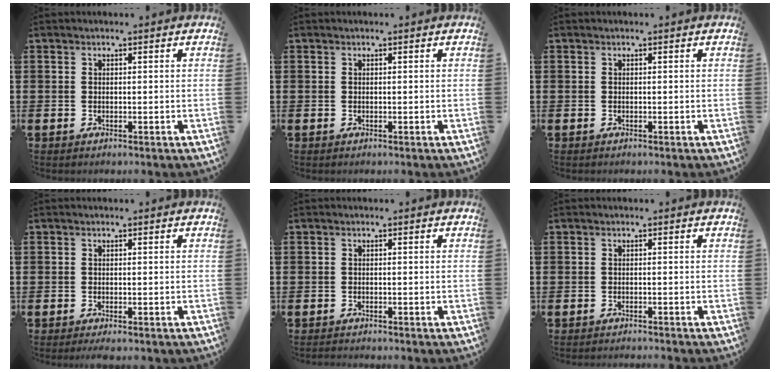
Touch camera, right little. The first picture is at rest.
{"total": 0.0}
{"total": 0.0}
{"total": 0.7, "force": [-0.5, 0.1, 0.5], "torque": [-0.009, -0.003, -0.009]}
{"total": 0.6, "force": [-0.6, 0.0, 0.0], "torque": [-0.001, -0.002, -0.011]}
{"total": 0.6, "force": [-0.6, -0.1, 0.0], "torque": [0.000, -0.002, -0.013]}